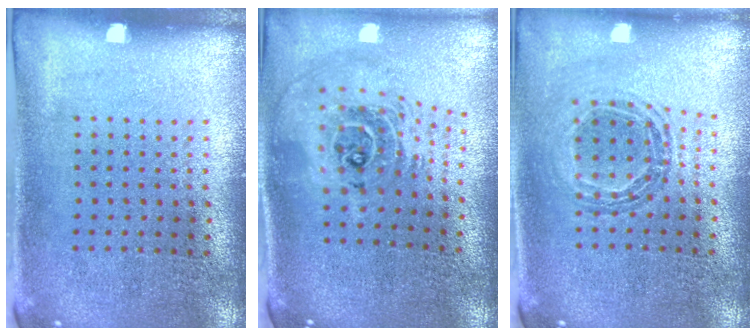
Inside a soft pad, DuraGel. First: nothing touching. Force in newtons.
{"total": 2.3, "press": 1.8, "slide": 1.5}
{"total": 0.9, "press": 0.9, "slide": 0.2}